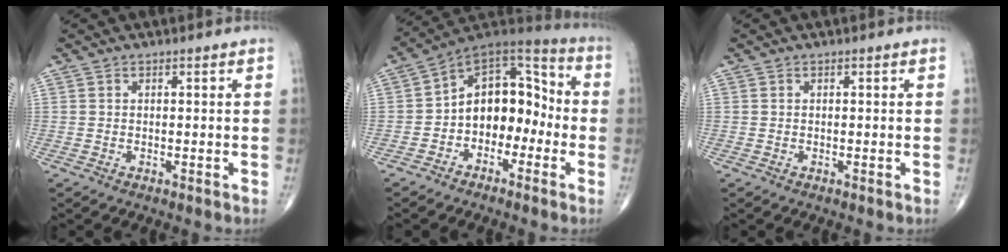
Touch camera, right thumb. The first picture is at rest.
{"total": 13.6, "force": [-2.6, 9.5, 9.3], "torque": [-0.094, 0.061, -0.060]}
{"total": 0.0}